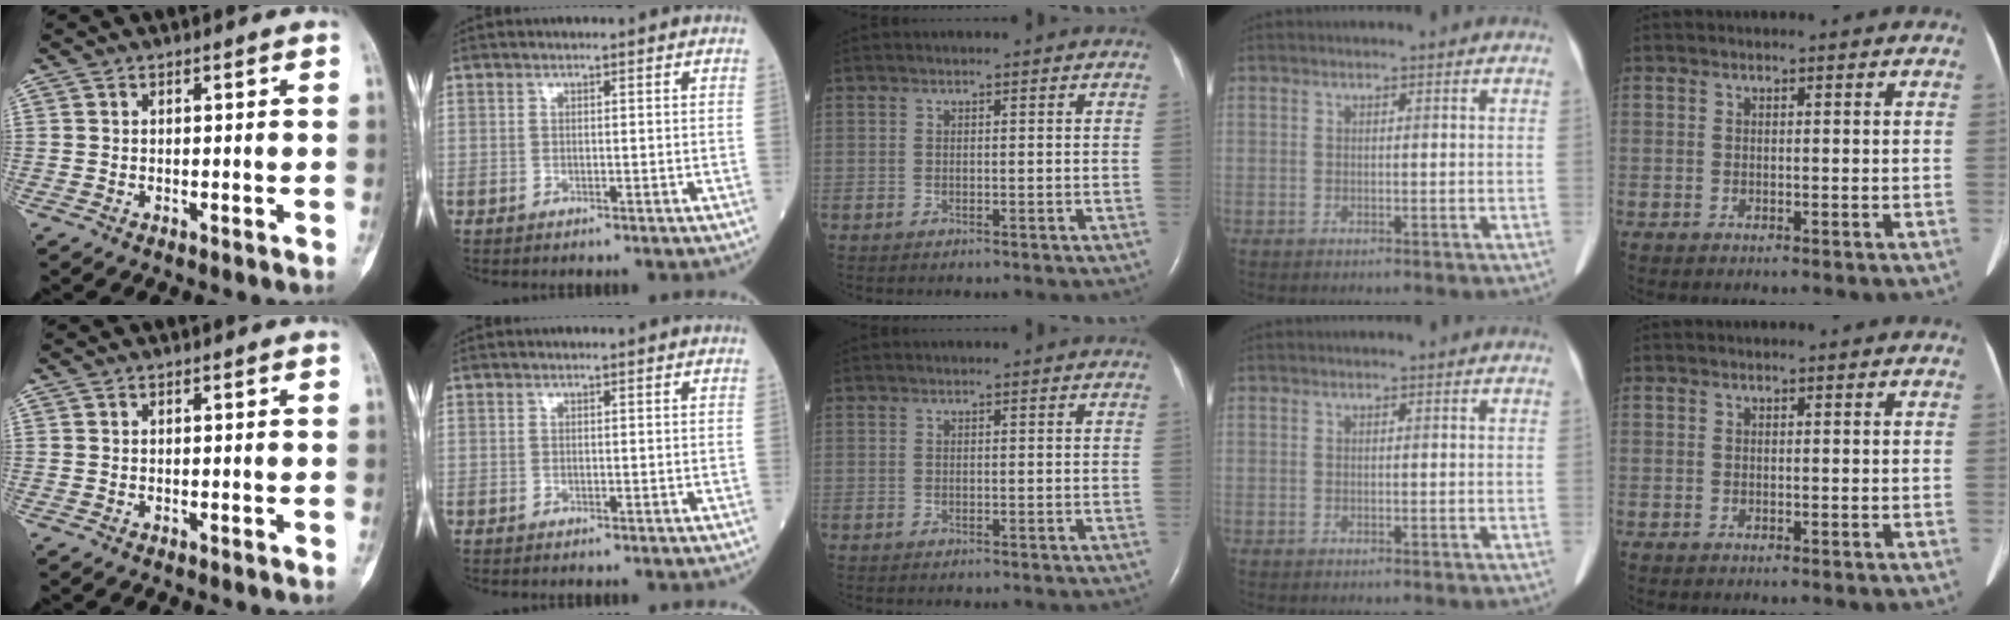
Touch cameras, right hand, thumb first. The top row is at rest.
{}